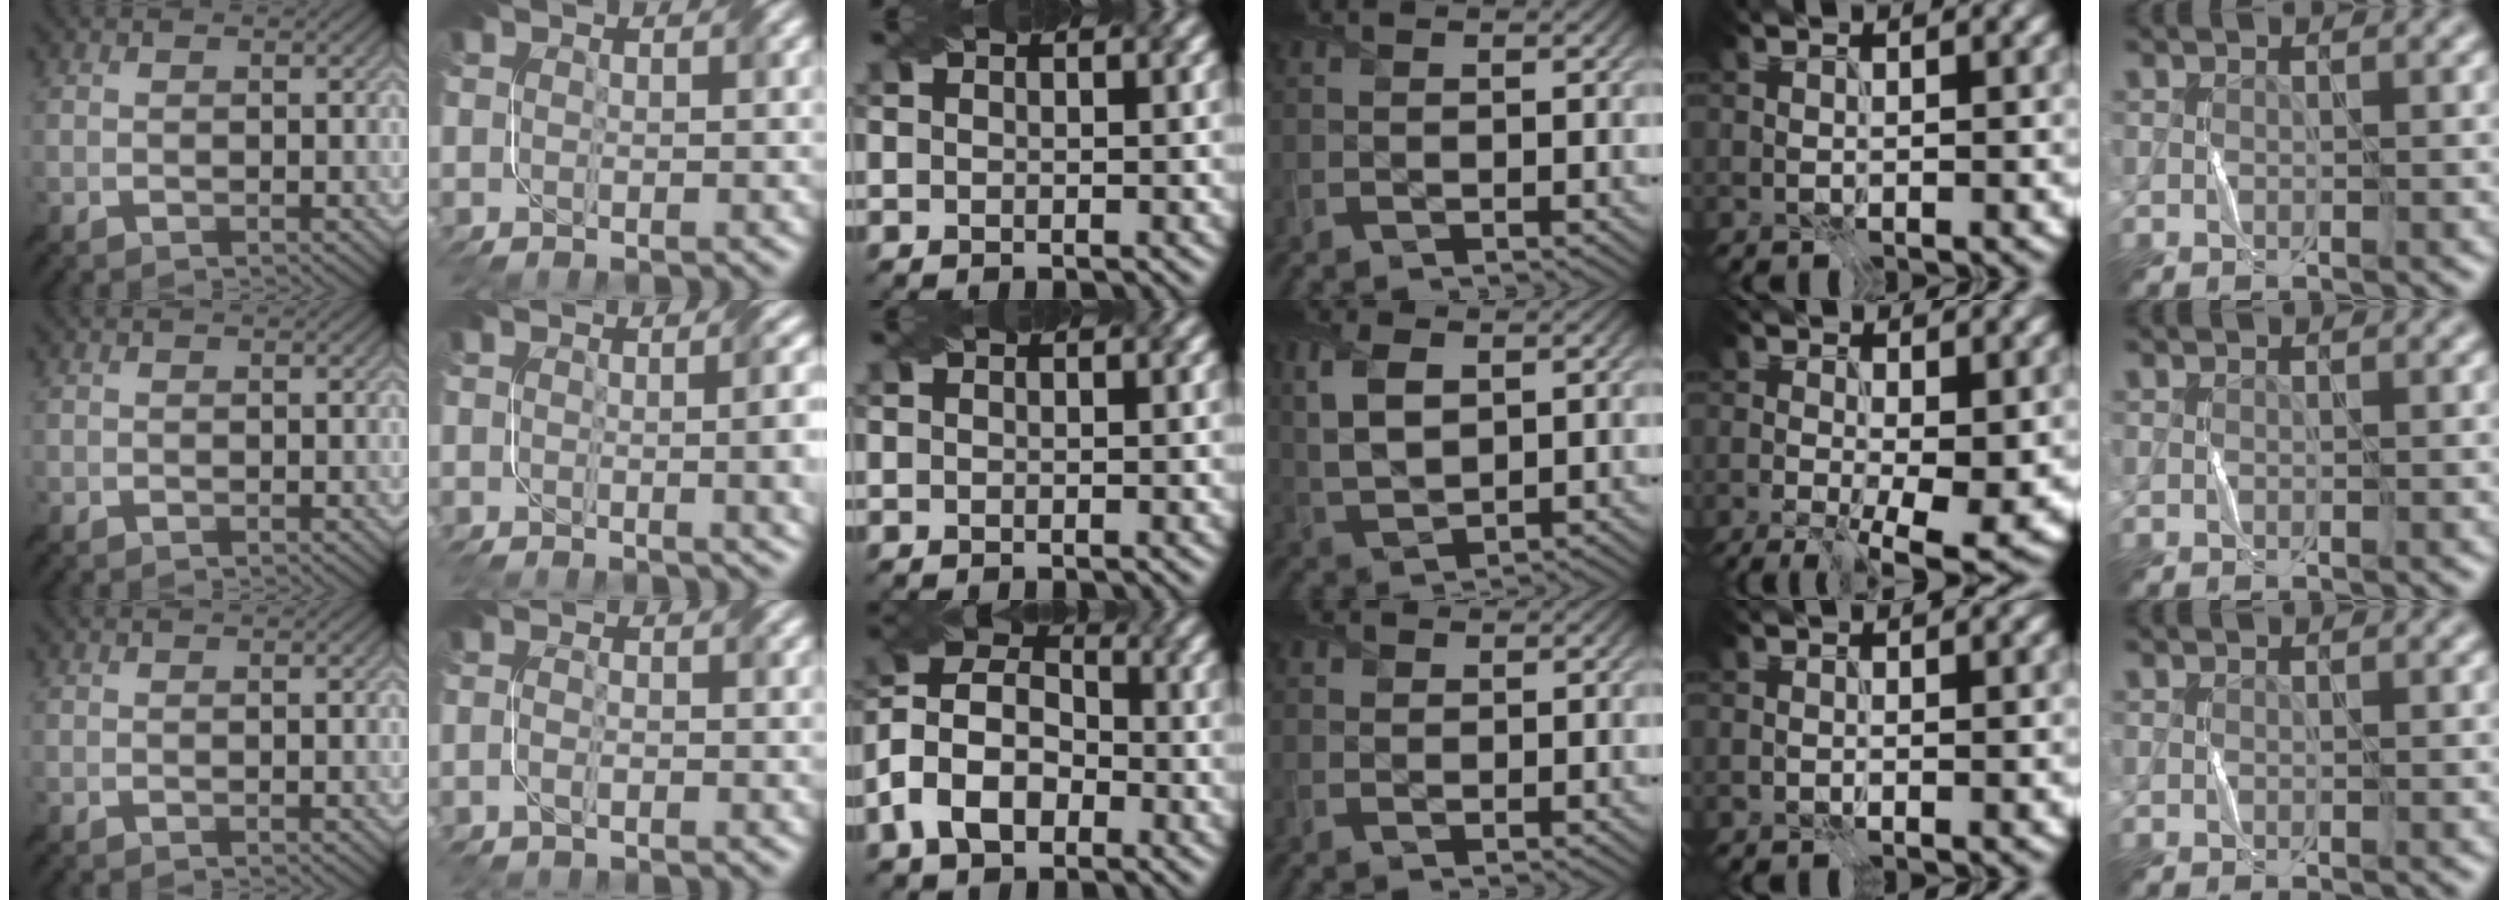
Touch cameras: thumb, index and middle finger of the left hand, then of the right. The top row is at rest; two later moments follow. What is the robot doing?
{"motion": "fold", "object": "bubble wrap"}